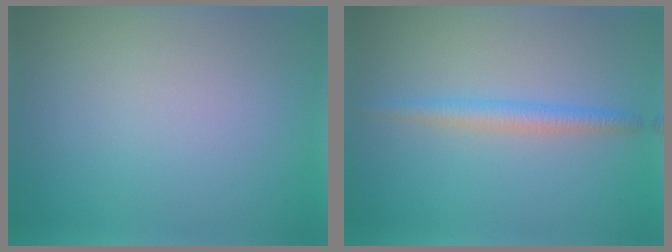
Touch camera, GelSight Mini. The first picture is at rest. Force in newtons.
{"total": 2.3, "press": 2.3, "slide": 0.0}